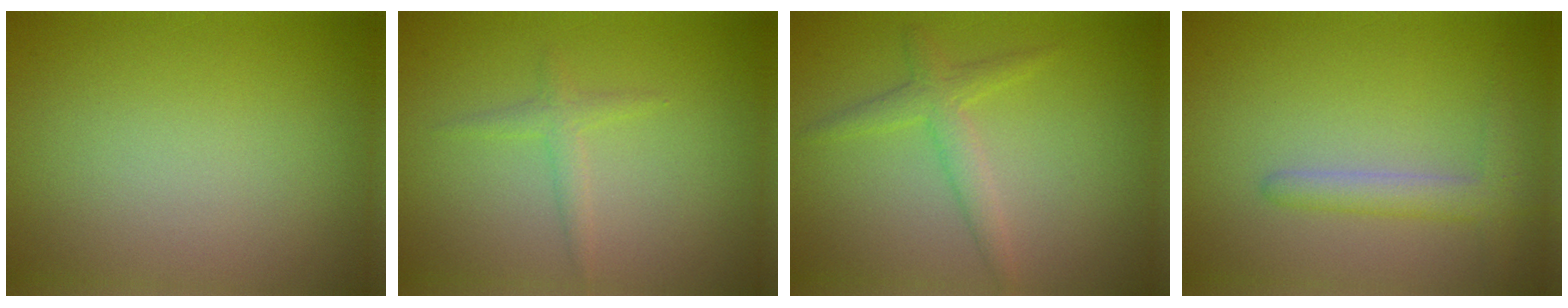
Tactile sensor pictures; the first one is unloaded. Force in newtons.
{"total": 1.3, "press": 1.3, "slide": 0.1}
{"total": 2.2, "press": 2.2, "slide": 0.1}
{"total": 2.4, "press": 2.4, "slide": 0.3}